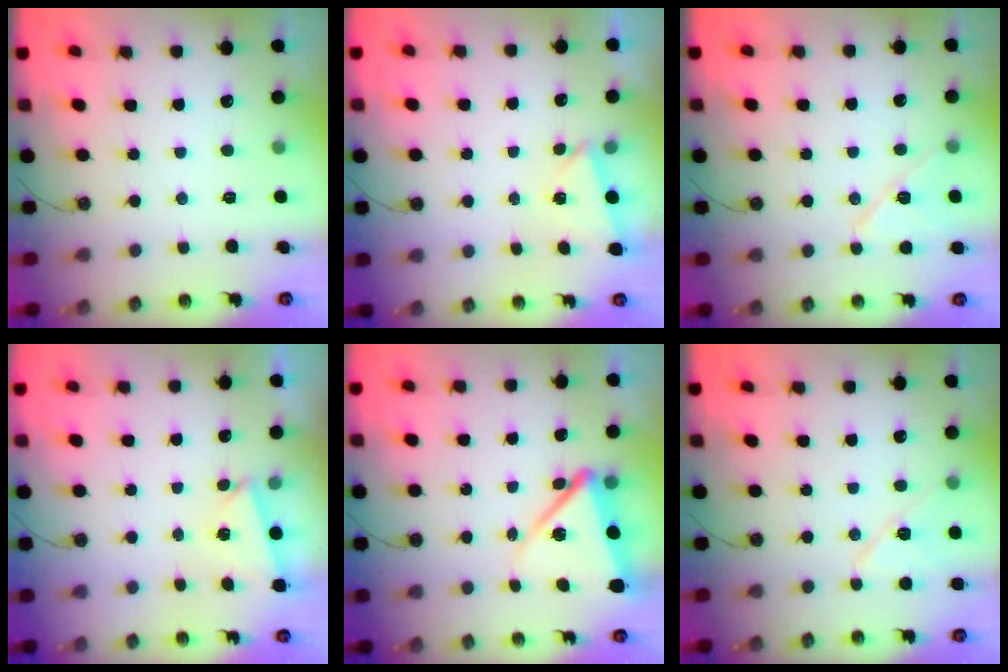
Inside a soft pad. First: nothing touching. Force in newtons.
{"total": 1.6, "press": 0.9, "slide": 1.2}
{"total": 10.2, "press": 10.1, "slide": 0.9}
{"total": 2.8, "press": 1.5, "slide": 2.3}
{"total": 10.6, "press": 10.5, "slide": 2.0}
{"total": 8.9, "press": 8.7, "slide": 1.8}